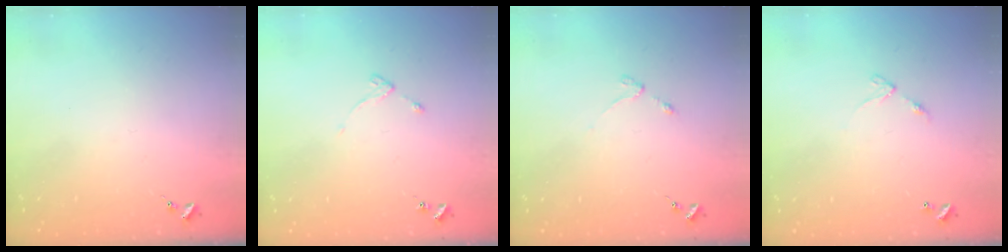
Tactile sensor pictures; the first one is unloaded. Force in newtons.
{"total": 4.3, "press": 4.2, "slide": 0.6}
{"total": 3.0, "press": 2.9, "slide": 0.5}
{"total": 4.7, "press": 4.7, "slide": 0.4}